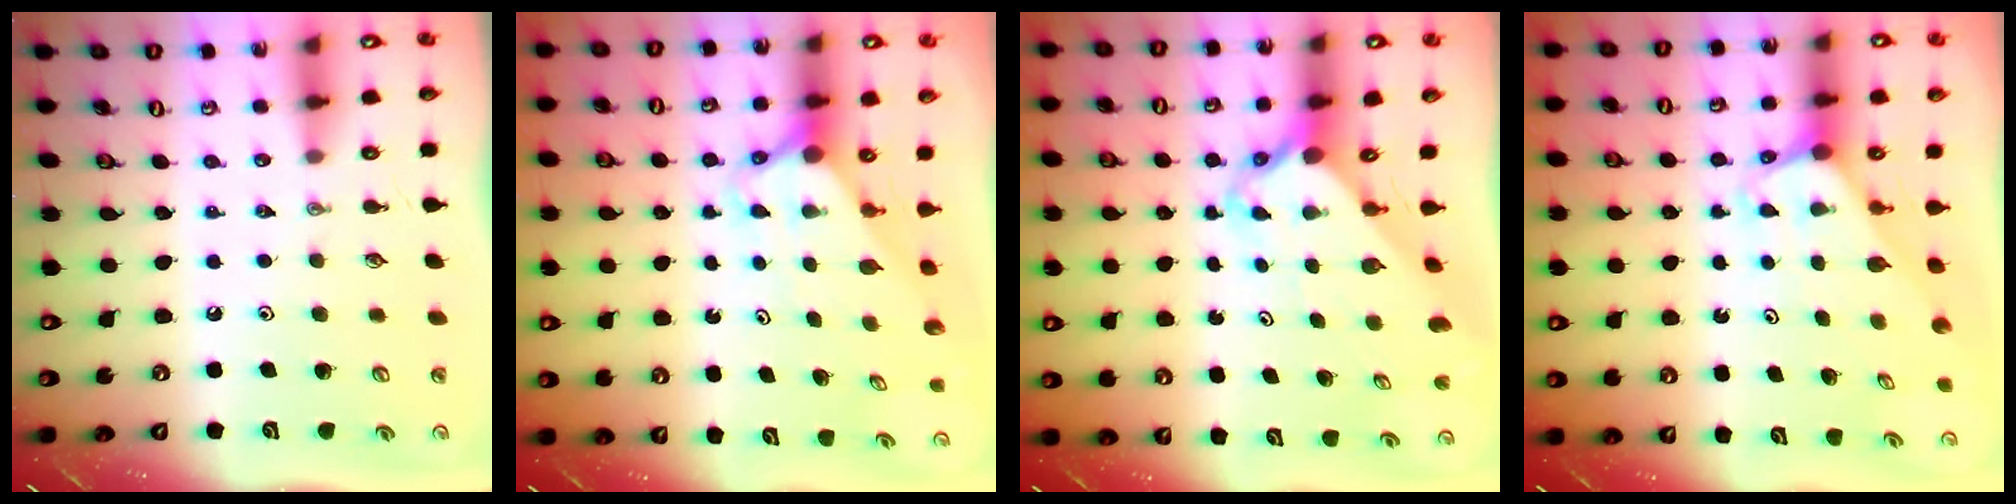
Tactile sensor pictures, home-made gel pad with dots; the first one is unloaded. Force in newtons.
{"total": 2.7, "press": 2.7, "slide": 0.0}
{"total": 2.7, "press": 2.7, "slide": 0.2}
{"total": 2.1, "press": 2.1, "slide": 0.1}